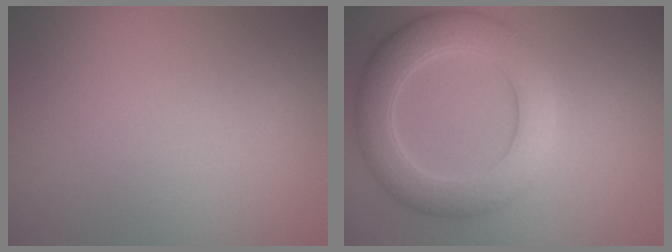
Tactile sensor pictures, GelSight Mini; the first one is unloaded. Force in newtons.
{"total": 6.8, "press": 6.8, "slide": 0.2}